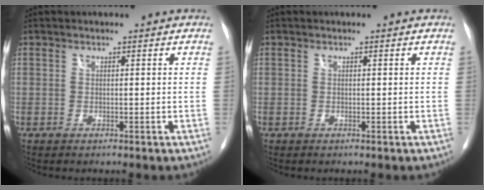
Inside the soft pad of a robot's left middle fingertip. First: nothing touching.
{"total": 0.0}